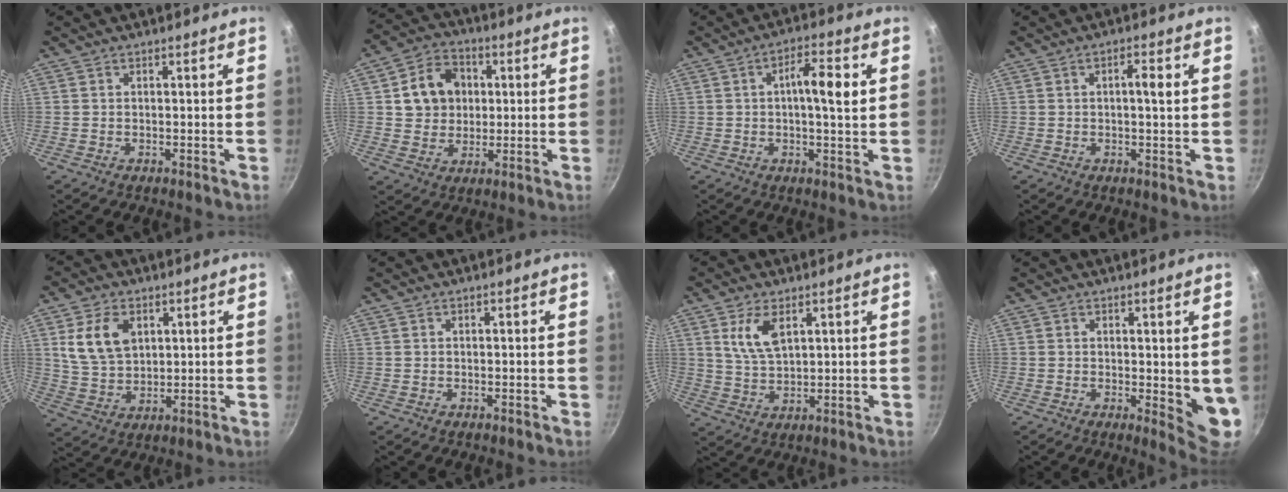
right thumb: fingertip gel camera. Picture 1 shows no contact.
{"total": 10.8, "force": [2.0, 9.1, 5.4], "torque": [-0.062, 0.010, 0.029]}
{"total": 7.2, "force": [1.0, 1.9, 6.8], "torque": [-0.106, 0.011, 0.010]}
{"total": 3.0, "force": [0.5, 0.6, 2.9], "torque": [-0.046, 0.004, 0.004]}
{"total": 10.0, "force": [3.3, 6.8, 6.6], "torque": [-0.109, -0.014, 0.069]}
{"total": 0.0}
{"total": 6.9, "force": [3.0, 3.4, 5.2], "torque": [-0.096, -0.018, 0.063]}
{"total": 6.4, "force": [0.8, 2.4, 5.9], "torque": [-0.063, -0.019, 0.013]}